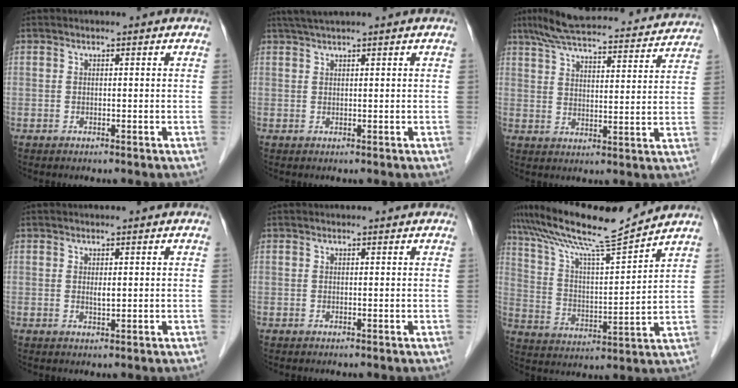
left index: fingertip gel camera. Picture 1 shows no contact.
{"total": 3.3, "force": [2.7, -0.4, 1.8], "torque": [-0.028, 0.026, 0.051]}
{"total": 24.3, "force": [21.7, 4.4, 10.0], "torque": [-0.161, 0.024, 0.287]}
{"total": 1.1, "force": [0.3, 0.2, 1.0], "torque": [-0.020, -0.003, 0.006]}
{"total": 1.0, "force": [0.9, 0.2, 0.2], "torque": [-0.009, 0.012, 0.014]}
{"total": 13.8, "force": [12.7, -1.0, 5.4], "torque": [-0.110, 0.001, 0.221]}